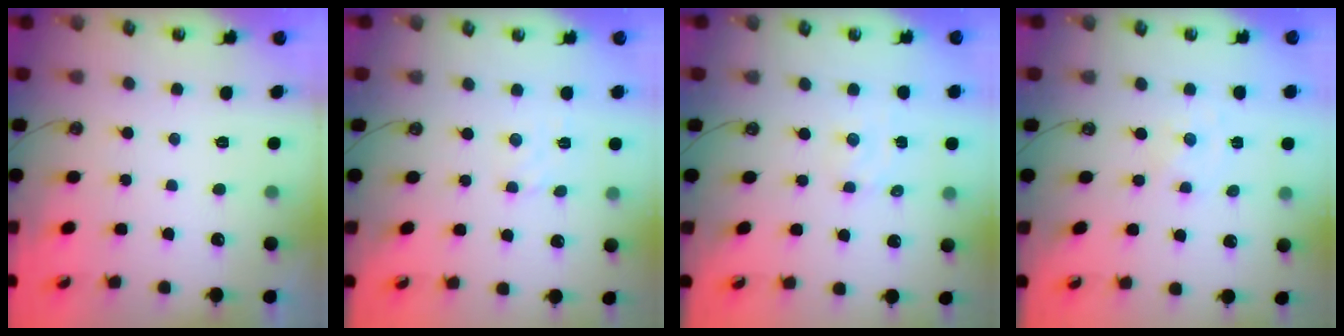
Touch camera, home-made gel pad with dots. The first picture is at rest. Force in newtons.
{"total": 2.2, "press": 2.2, "slide": 0.6}
{"total": 2.6, "press": 2.6, "slide": 0.3}
{"total": 0.0}